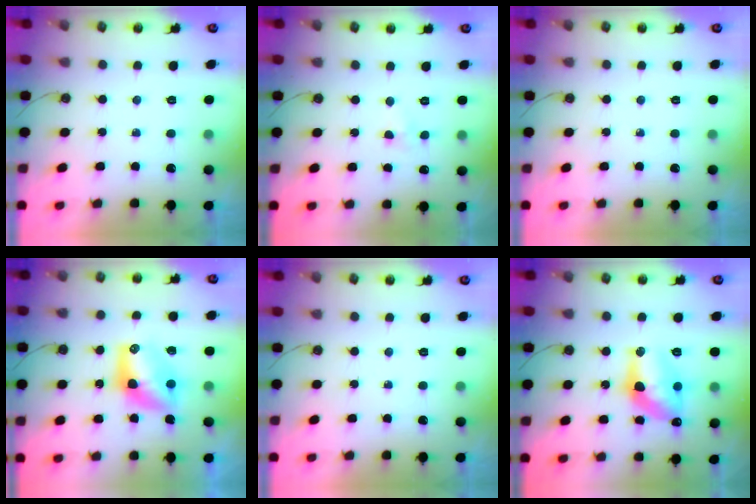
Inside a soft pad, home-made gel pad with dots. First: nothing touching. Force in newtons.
{"total": 2.4, "press": 2.4, "slide": 0.5}
{"total": 0.0}
{"total": 9.3, "press": 9.2, "slide": 0.6}
{"total": 0.0}
{"total": 12.5, "press": 12.5, "slide": 0.9}